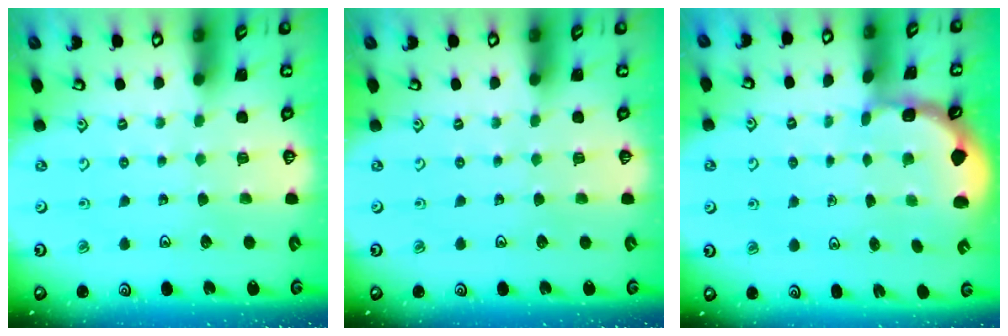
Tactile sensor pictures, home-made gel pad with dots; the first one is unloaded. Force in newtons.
{"total": 0.0}
{"total": 1.6, "press": 1.5, "slide": 0.4}